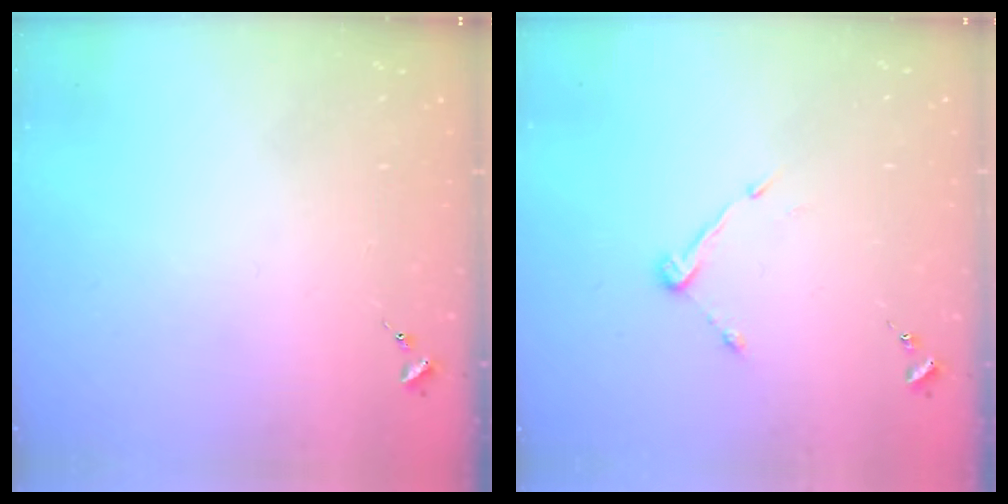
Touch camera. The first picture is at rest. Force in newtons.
{"total": 6.5, "press": 6.5, "slide": 0.6}